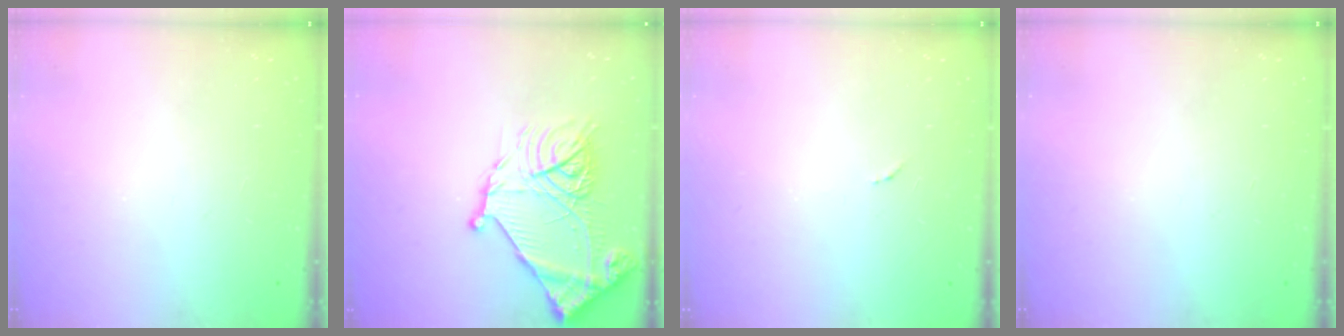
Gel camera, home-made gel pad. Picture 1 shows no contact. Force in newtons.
{"total": 18.7, "press": 18.6, "slide": 1.8}
{"total": 3.3, "press": 3.3, "slide": 0.2}
{"total": 0.0}